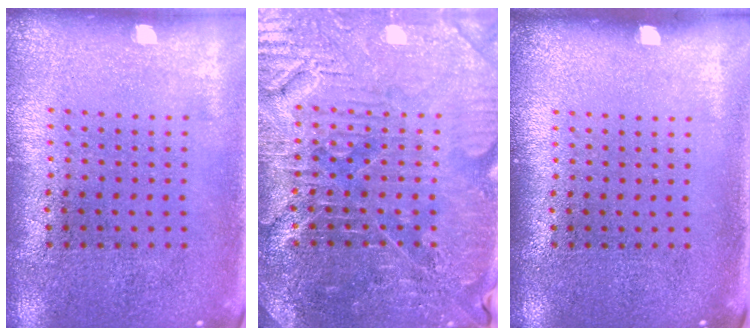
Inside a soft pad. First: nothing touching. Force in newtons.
{"total": 4.4, "press": 4.2, "slide": 1.3}
{"total": 0.0}